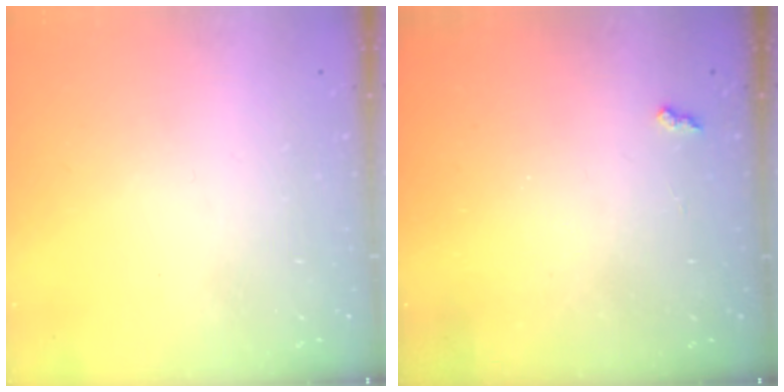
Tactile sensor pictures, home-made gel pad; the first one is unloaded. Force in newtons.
{"total": 2.4, "press": 2.4, "slide": 0.4}